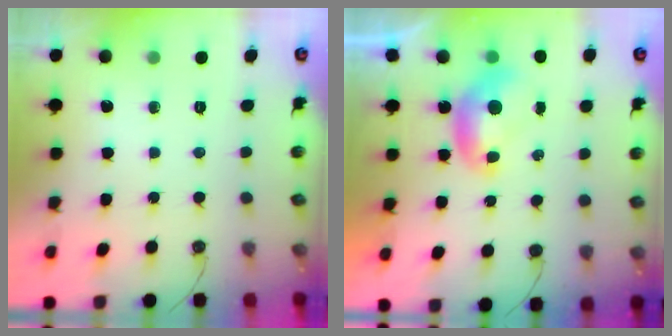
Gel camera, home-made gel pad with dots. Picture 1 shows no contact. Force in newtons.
{"total": 0.0}